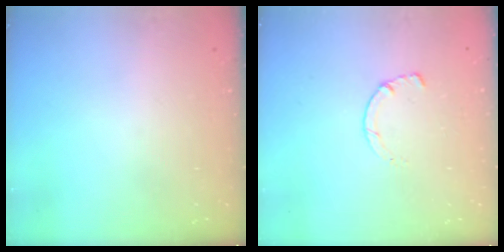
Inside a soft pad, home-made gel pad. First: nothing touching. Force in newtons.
{"total": 1.4, "press": 1.4, "slide": 0.3}